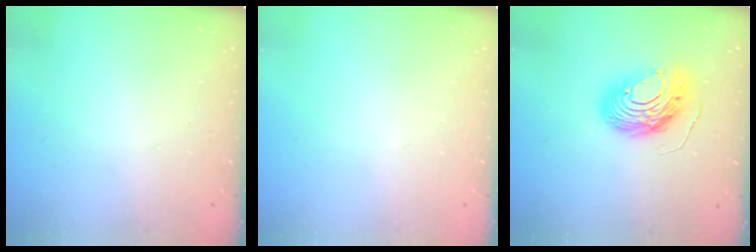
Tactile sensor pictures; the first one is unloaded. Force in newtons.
{"total": 0.0}
{"total": 12.5, "press": 12.4, "slide": 0.9}